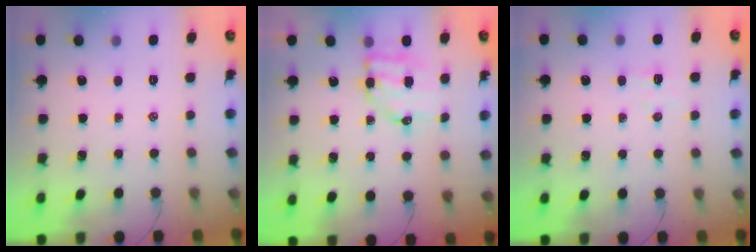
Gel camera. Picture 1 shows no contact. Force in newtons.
{"total": 7.7, "press": 7.6, "slide": 1.1}
{"total": 4.2, "press": 4.0, "slide": 1.0}